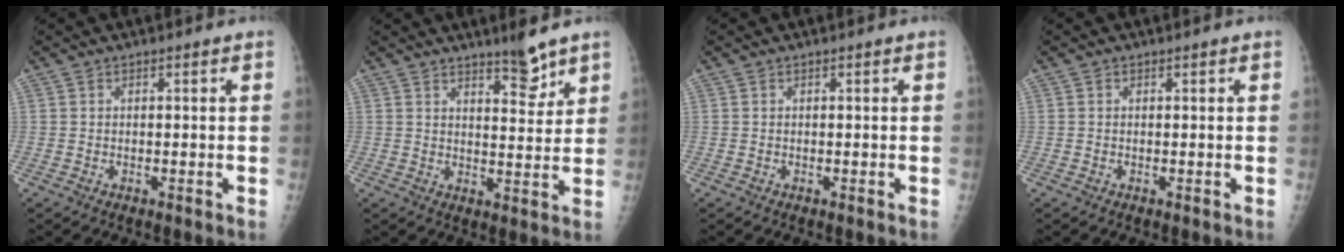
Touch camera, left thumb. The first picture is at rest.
{"total": 5.6, "force": [4.5, 1.2, 3.1], "torque": [-0.032, -0.039, 0.068]}
{"total": 0.0}
{"total": 0.0}